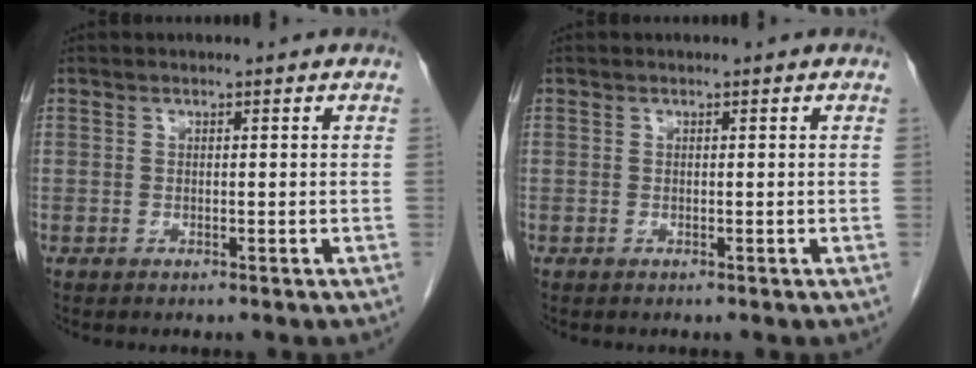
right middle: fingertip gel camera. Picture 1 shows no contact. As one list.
[{"total": 0.0}]